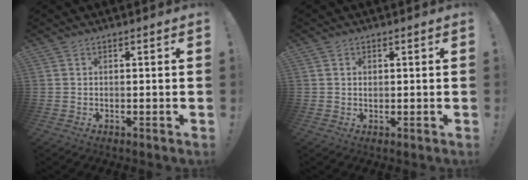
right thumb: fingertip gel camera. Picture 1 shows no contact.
{"total": 0.6, "force": [0.3, 0.5, 0.0], "torque": [0.008, -0.001, 0.004]}